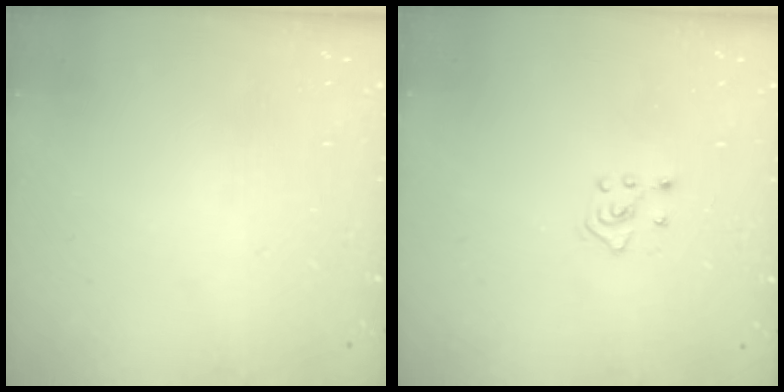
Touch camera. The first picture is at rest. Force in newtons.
{"total": 4.1, "press": 4.1, "slide": 0.5}